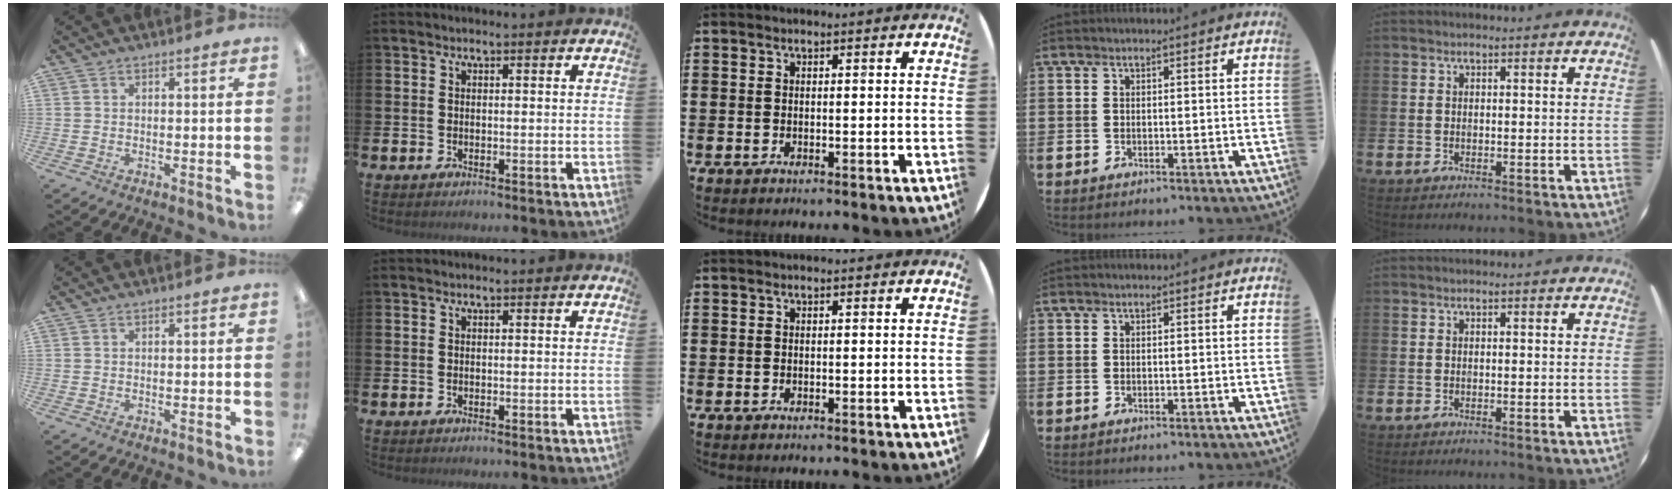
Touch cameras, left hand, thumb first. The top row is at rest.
{}